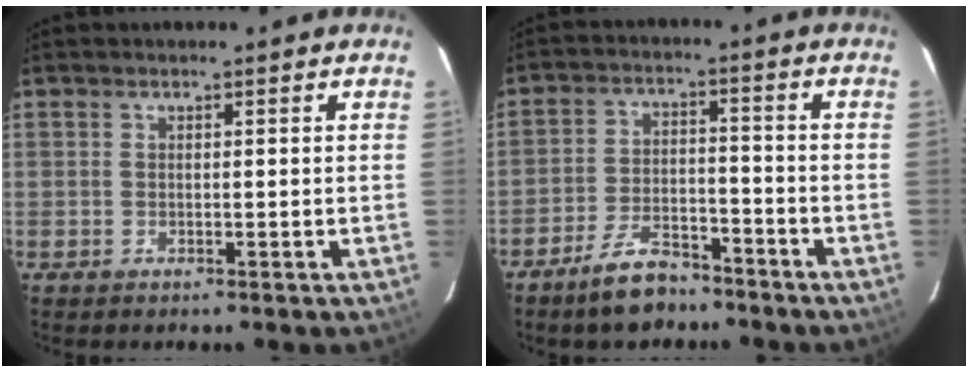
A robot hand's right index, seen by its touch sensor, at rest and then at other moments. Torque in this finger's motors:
{"motor_torque": [0.64, -0.66, 0.14, 0.03]}